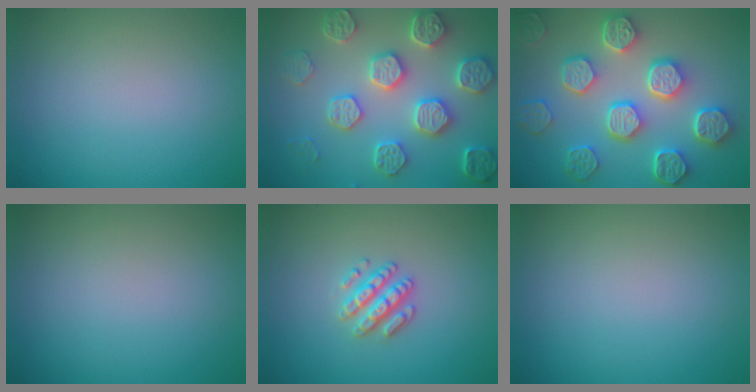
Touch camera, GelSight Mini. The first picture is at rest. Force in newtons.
{"total": 6.7, "press": 5.8, "slide": 3.4}
{"total": 8.2, "press": 6.6, "slide": 4.9}
{"total": 0.0}
{"total": 2.8, "press": 2.6, "slide": 0.9}
{"total": 0.0}